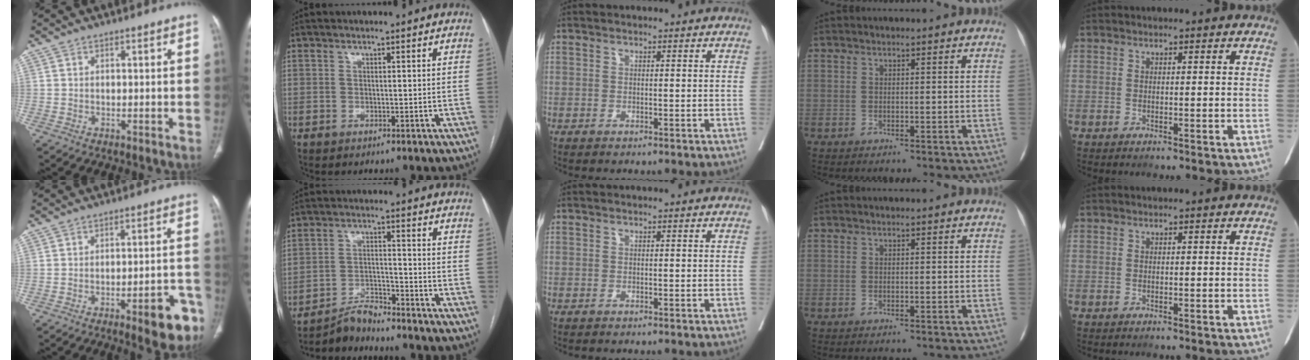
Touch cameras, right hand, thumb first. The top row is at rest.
{"thumb": {"total": 10.4, "force": [-5.5, 3.0, 8.2], "torque": [-0.084, 0.035, -0.066]}, "index": {"total": 4.4, "force": [-4.4, 0.1, 0.4], "torque": [-0.008, -0.013, -0.079]}}